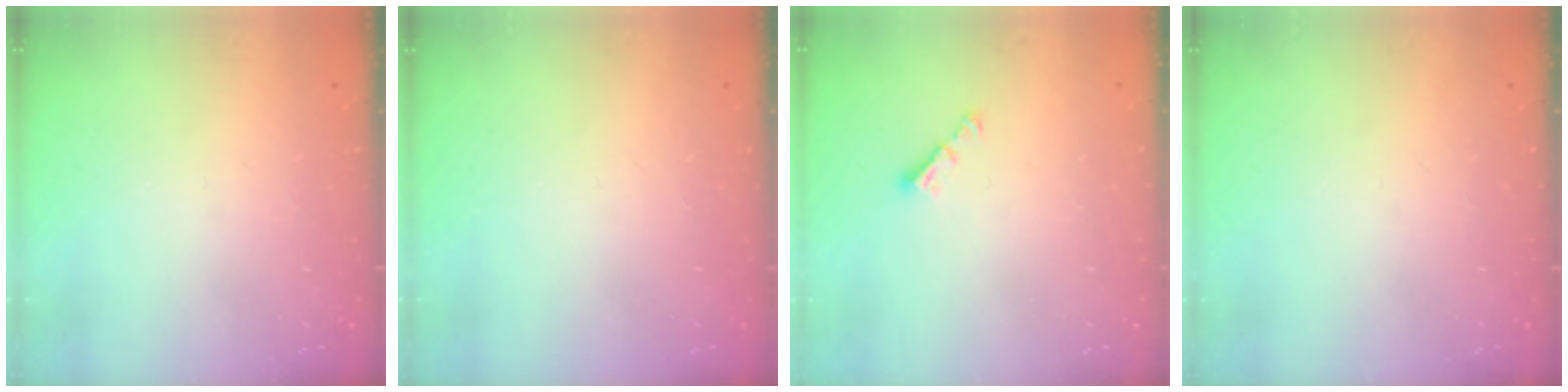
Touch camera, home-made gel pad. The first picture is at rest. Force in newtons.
{"total": 0.0}
{"total": 2.9, "press": 2.9, "slide": 0.3}
{"total": 0.0}